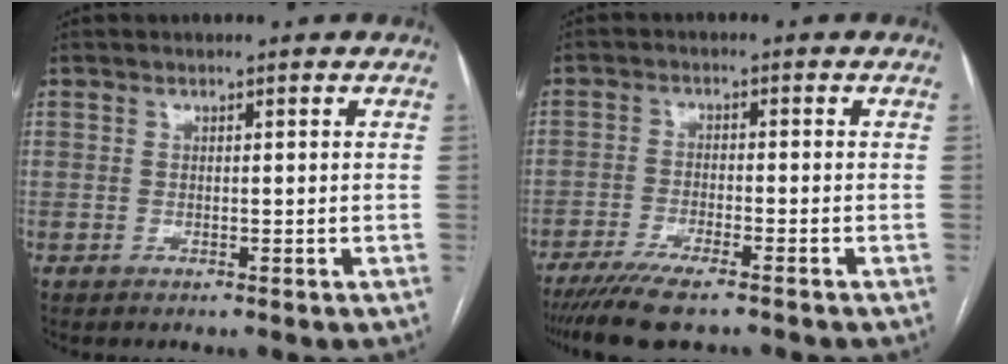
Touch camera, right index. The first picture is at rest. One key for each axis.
{"total": 8.7, "fx": -6.9, "fy": 0.9, "fz": 5.2, "tx": -0.083, "ty": -0.020, "tz": -0.111}